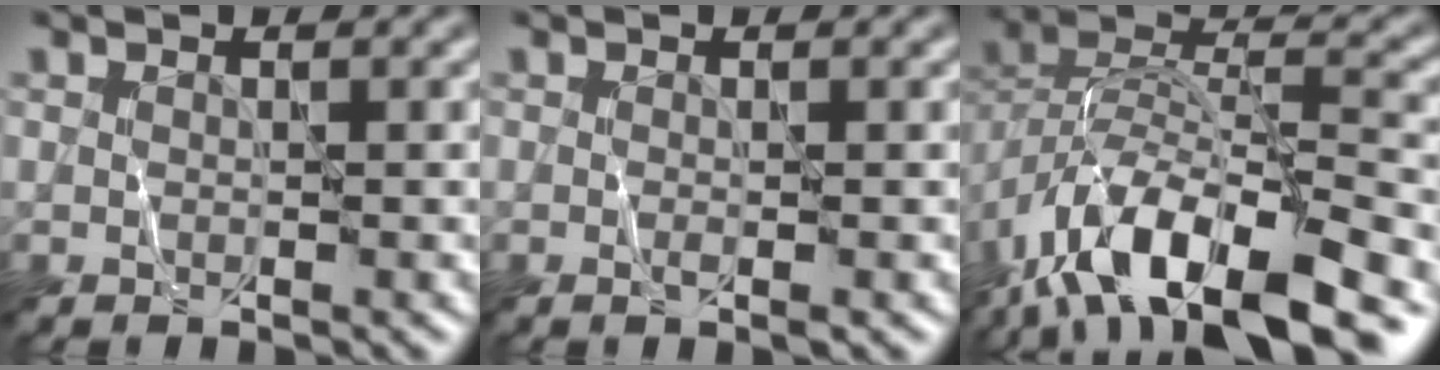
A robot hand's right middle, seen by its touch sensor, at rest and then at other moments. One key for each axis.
{"total": 0.8, "fx": -0.2, "fy": 0.1, "fz": 0.8, "tx": -0.015, "ty": -0.005, "tz": -0.004}
{"total": 13.7, "fx": -9.2, "fy": 4.8, "fz": 8.9, "tx": -0.167, "ty": 0.007, "tz": -0.167}